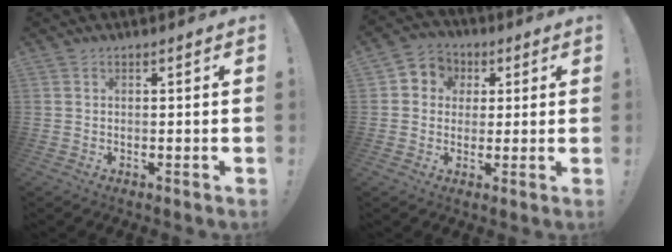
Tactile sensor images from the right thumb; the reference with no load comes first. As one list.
[{"total": 6.6, "force": [0.5, 6.4, 1.8], "torque": [-0.018, 0.006, 0.012]}]